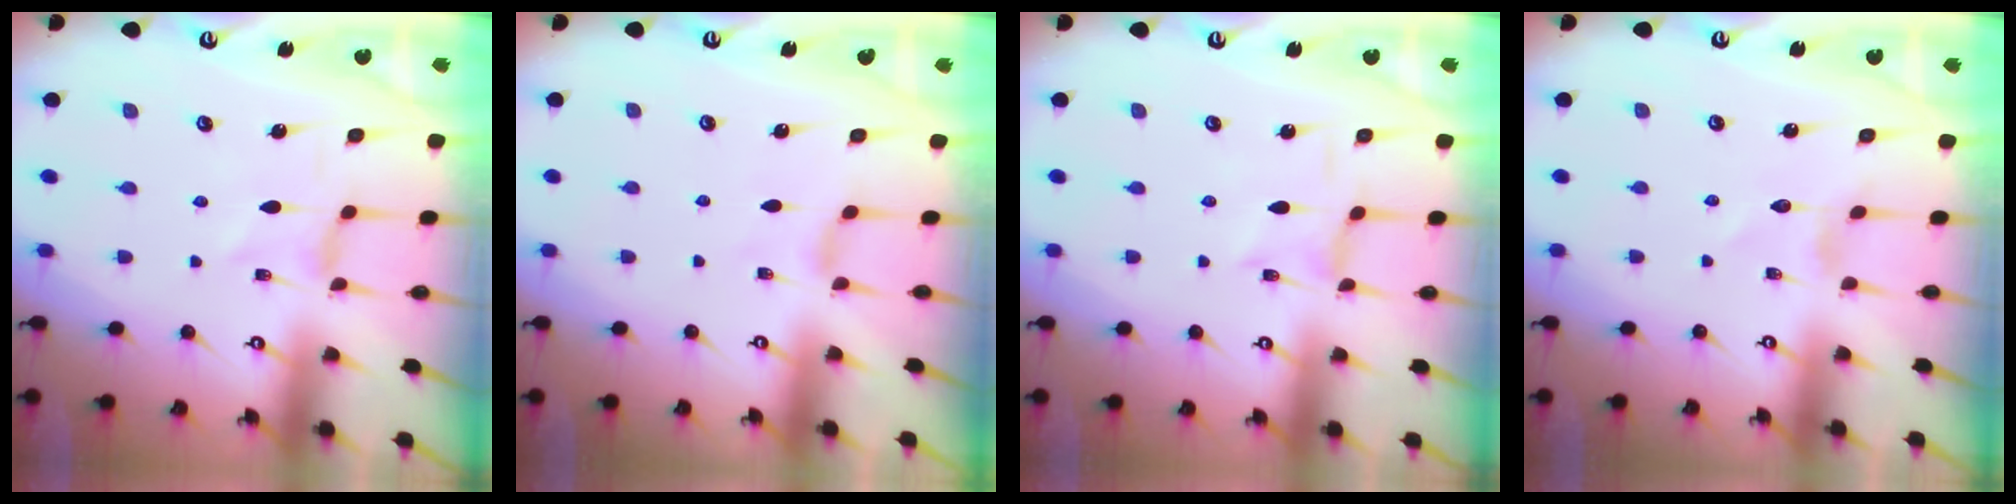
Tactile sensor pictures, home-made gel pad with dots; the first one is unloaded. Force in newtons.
{"total": 1.3, "press": 1.2, "slide": 0.3}
{"total": 0.0}
{"total": 1.7, "press": 1.7, "slide": 0.2}